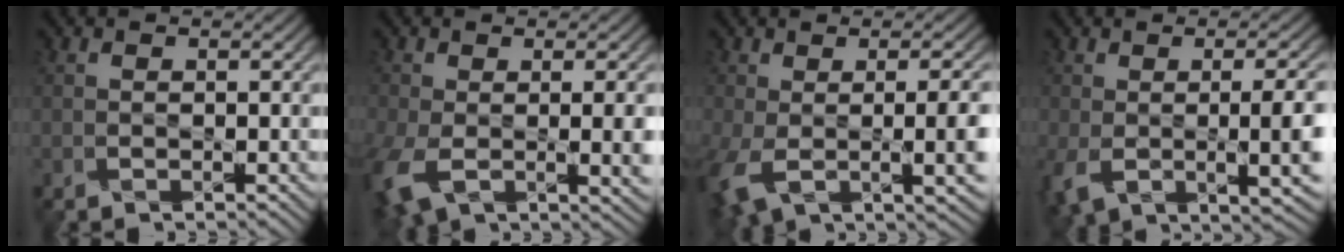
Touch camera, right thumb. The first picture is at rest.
{"total": 9.5, "force": [-2.4, 5.4, 7.5], "torque": [-0.189, -0.044, -0.016]}
{"total": 8.9, "force": [-2.1, 4.0, 7.7], "torque": [-0.164, -0.035, -0.017]}
{"total": 7.9, "force": [-1.6, 3.2, 7.1], "torque": [-0.139, -0.021, -0.014]}